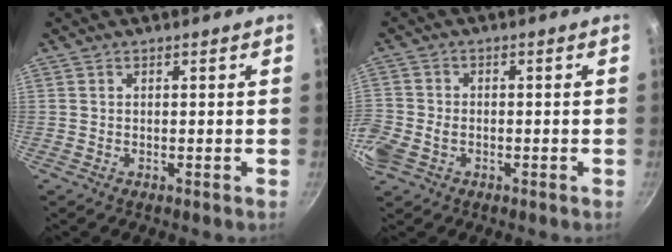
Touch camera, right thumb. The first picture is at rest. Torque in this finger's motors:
{"motor_torque": [0.47, 0.45, 1.19, -0.40, 0.11]}